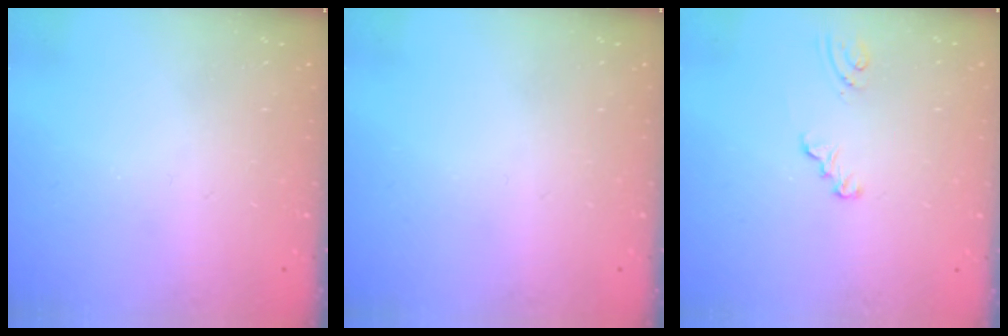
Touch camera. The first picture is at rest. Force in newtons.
{"total": 0.0}
{"total": 2.3, "press": 2.3, "slide": 0.2}